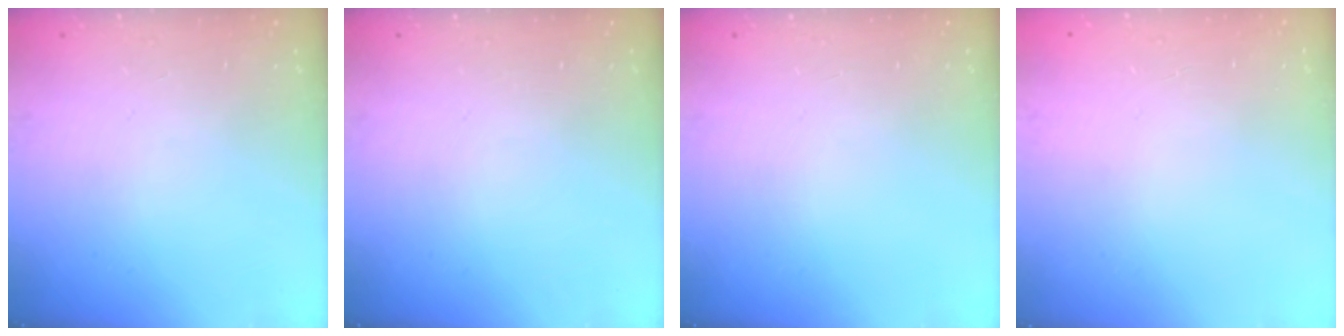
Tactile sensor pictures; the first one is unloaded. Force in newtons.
{"total": 0.0}
{"total": 0.0}
{"total": 0.0}